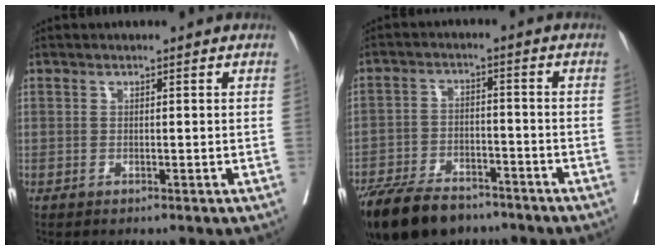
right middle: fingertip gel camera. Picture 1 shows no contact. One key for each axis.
{"total": 13.0, "fx": -10.3, "fy": 5.5, "fz": 5.7, "tx": -0.096, "ty": -0.005, "tz": -0.169}